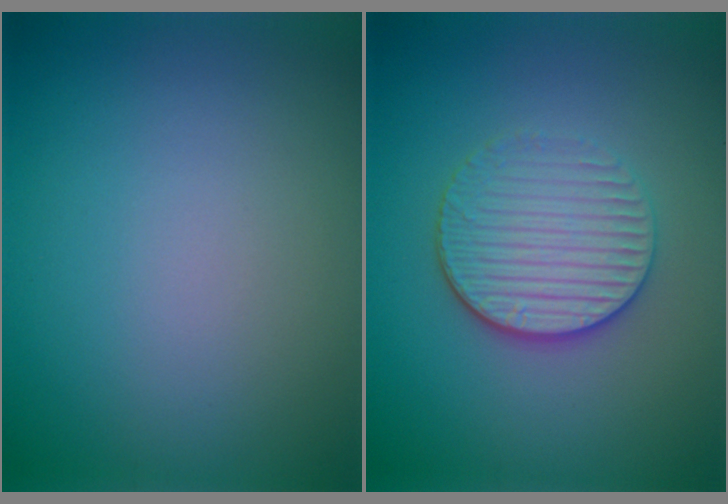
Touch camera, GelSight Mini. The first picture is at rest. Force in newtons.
{"total": 3.8, "press": 3.4, "slide": 1.9}